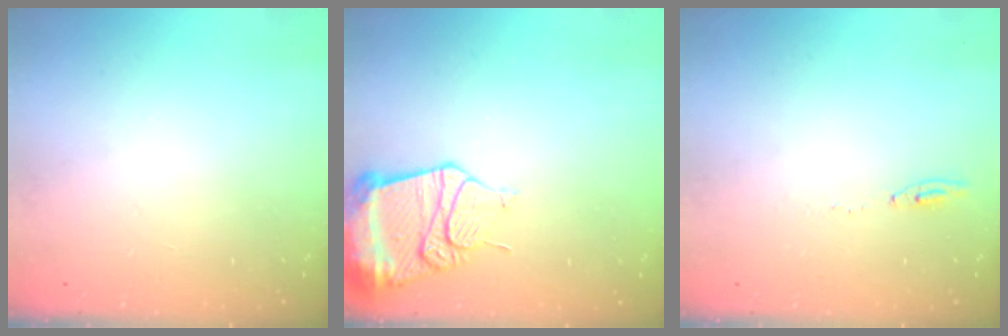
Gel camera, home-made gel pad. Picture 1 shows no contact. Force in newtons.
{"total": 14.5, "press": 14.4, "slide": 1.7}
{"total": 5.2, "press": 5.2, "slide": 0.5}